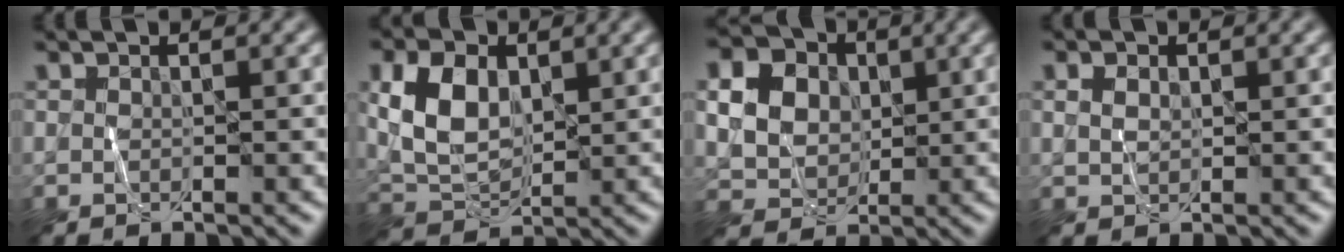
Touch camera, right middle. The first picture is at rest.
{"total": 6.0, "force": [1.2, 3.9, 4.4], "torque": [-0.096, 0.006, 0.026]}
{"total": 9.8, "force": [2.6, 8.2, 4.6], "torque": [-0.111, 0.026, 0.051]}
{"total": 1.3, "force": [0.3, 0.9, 0.9], "torque": [-0.019, 0.003, 0.009]}